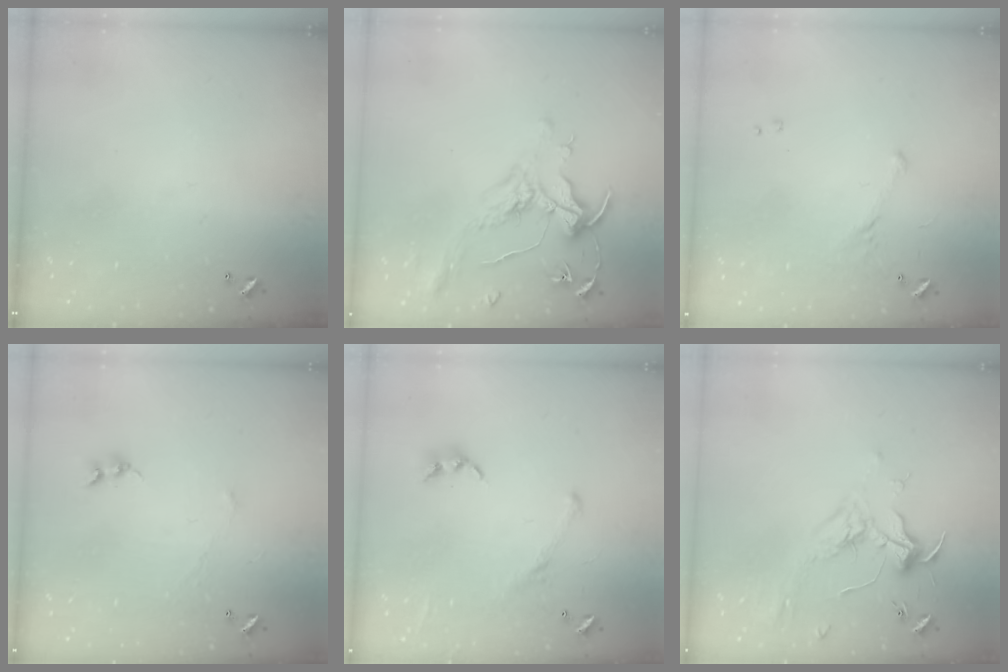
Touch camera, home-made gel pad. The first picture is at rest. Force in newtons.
{"total": 1.5, "press": 1.3, "slide": 0.7}
{"total": 5.4, "press": 5.3, "slide": 1.0}
{"total": 0.0}
{"total": 2.3, "press": 2.1, "slide": 1.0}
{"total": 1.8, "press": 1.6, "slide": 0.7}